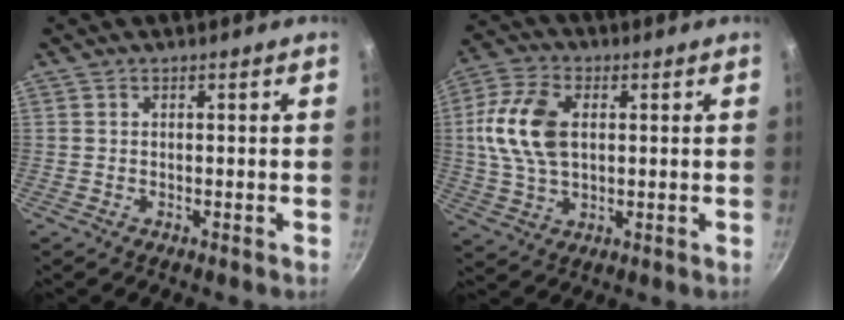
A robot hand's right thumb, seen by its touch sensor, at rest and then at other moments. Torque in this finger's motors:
{"motor_torque": [0.05, 0.48, 0.25, -0.08, 0.12]}